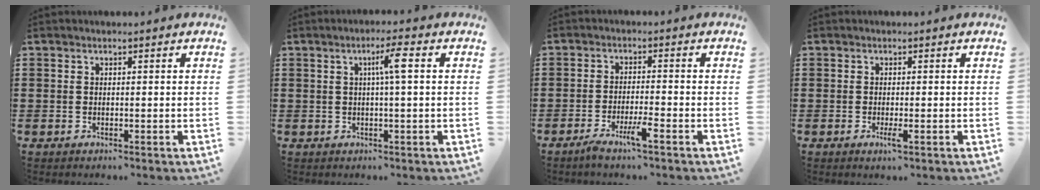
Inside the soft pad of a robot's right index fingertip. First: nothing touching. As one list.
[{"total": 3.9, "force": [0.7, 0.0, 3.8], "torque": [-0.065, -0.001, 0.004]}, {"total": 3.8, "force": [-2.4, -0.1, 3.0], "torque": [-0.062, -0.012, -0.045]}, {"total": 1.9, "force": [-0.7, 0.2, 1.7], "torque": [-0.036, -0.006, -0.014]}]